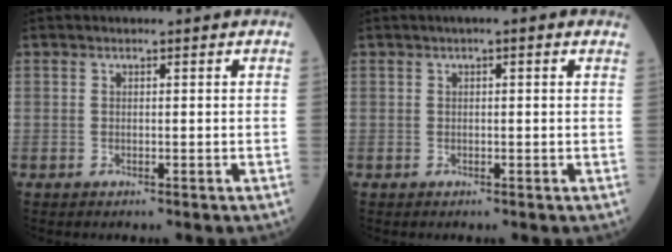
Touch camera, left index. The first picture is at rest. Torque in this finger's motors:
{"motor_torque": [-0.02, 0.03, 0.00, -0.01]}